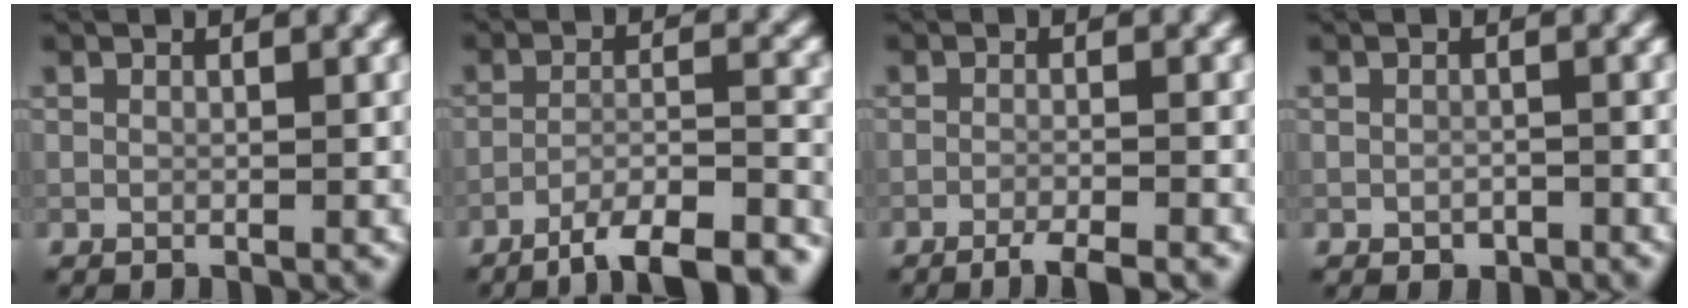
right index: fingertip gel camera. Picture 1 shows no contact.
{"total": 9.6, "force": [-7.9, 2.1, 5.1], "torque": [-0.065, -0.004, -0.111]}
{"total": 3.0, "force": [-2.3, 0.4, 2.0], "torque": [-0.030, -0.001, -0.046]}
{"total": 1.0, "force": [-0.6, 0.7, 0.6], "torque": [-0.009, -0.002, -0.009]}